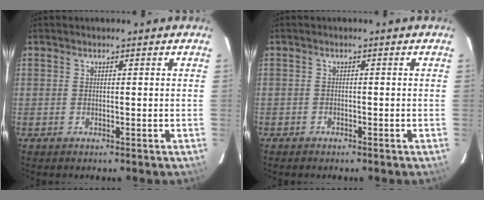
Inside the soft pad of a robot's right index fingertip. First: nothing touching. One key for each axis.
{"total": 1.1, "fx": -0.9, "fy": 0.7, "fz": -0.1, "tx": -0.004, "ty": 0.005, "tz": -0.016}